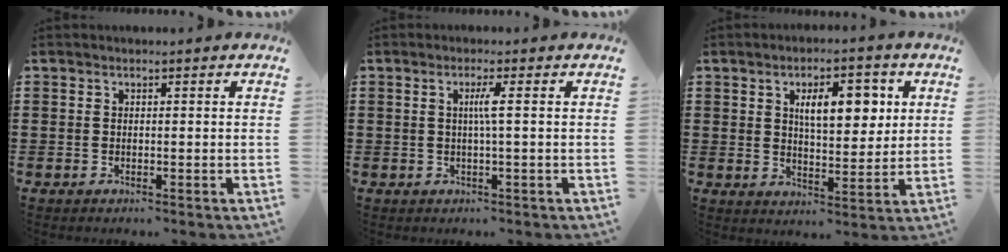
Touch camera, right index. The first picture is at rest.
{"total": 2.5, "force": [0.2, -0.4, 2.4], "torque": [-0.047, -0.004, -0.001]}
{"total": 7.9, "force": [2.8, 3.5, 6.5], "torque": [-0.096, -0.005, 0.038]}